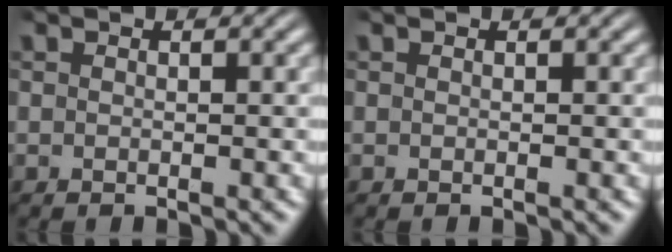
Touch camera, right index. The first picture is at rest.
{"total": 0.0}